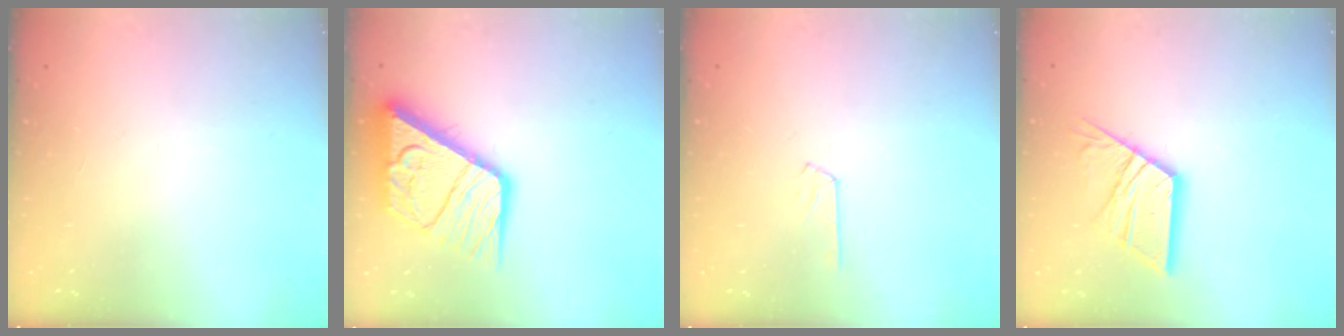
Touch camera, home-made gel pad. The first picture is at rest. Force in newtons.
{"total": 17.9, "press": 17.8, "slide": 1.9}
{"total": 3.7, "press": 3.7, "slide": 0.5}
{"total": 12.8, "press": 12.7, "slide": 1.1}